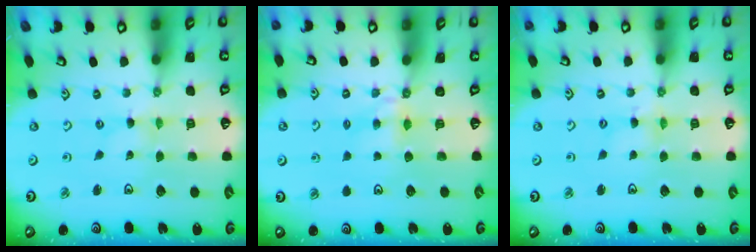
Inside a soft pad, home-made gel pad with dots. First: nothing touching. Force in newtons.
{"total": 4.3, "press": 4.3, "slide": 0.4}
{"total": 2.3, "press": 2.3, "slide": 0.3}